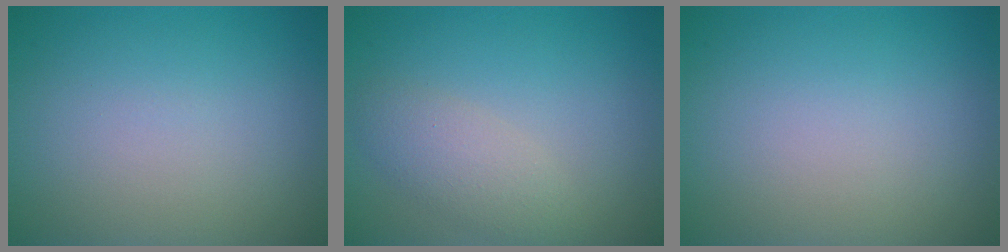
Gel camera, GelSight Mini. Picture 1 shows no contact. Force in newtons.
{"total": 2.8, "press": 2.8, "slide": 0.2}
{"total": 0.0}